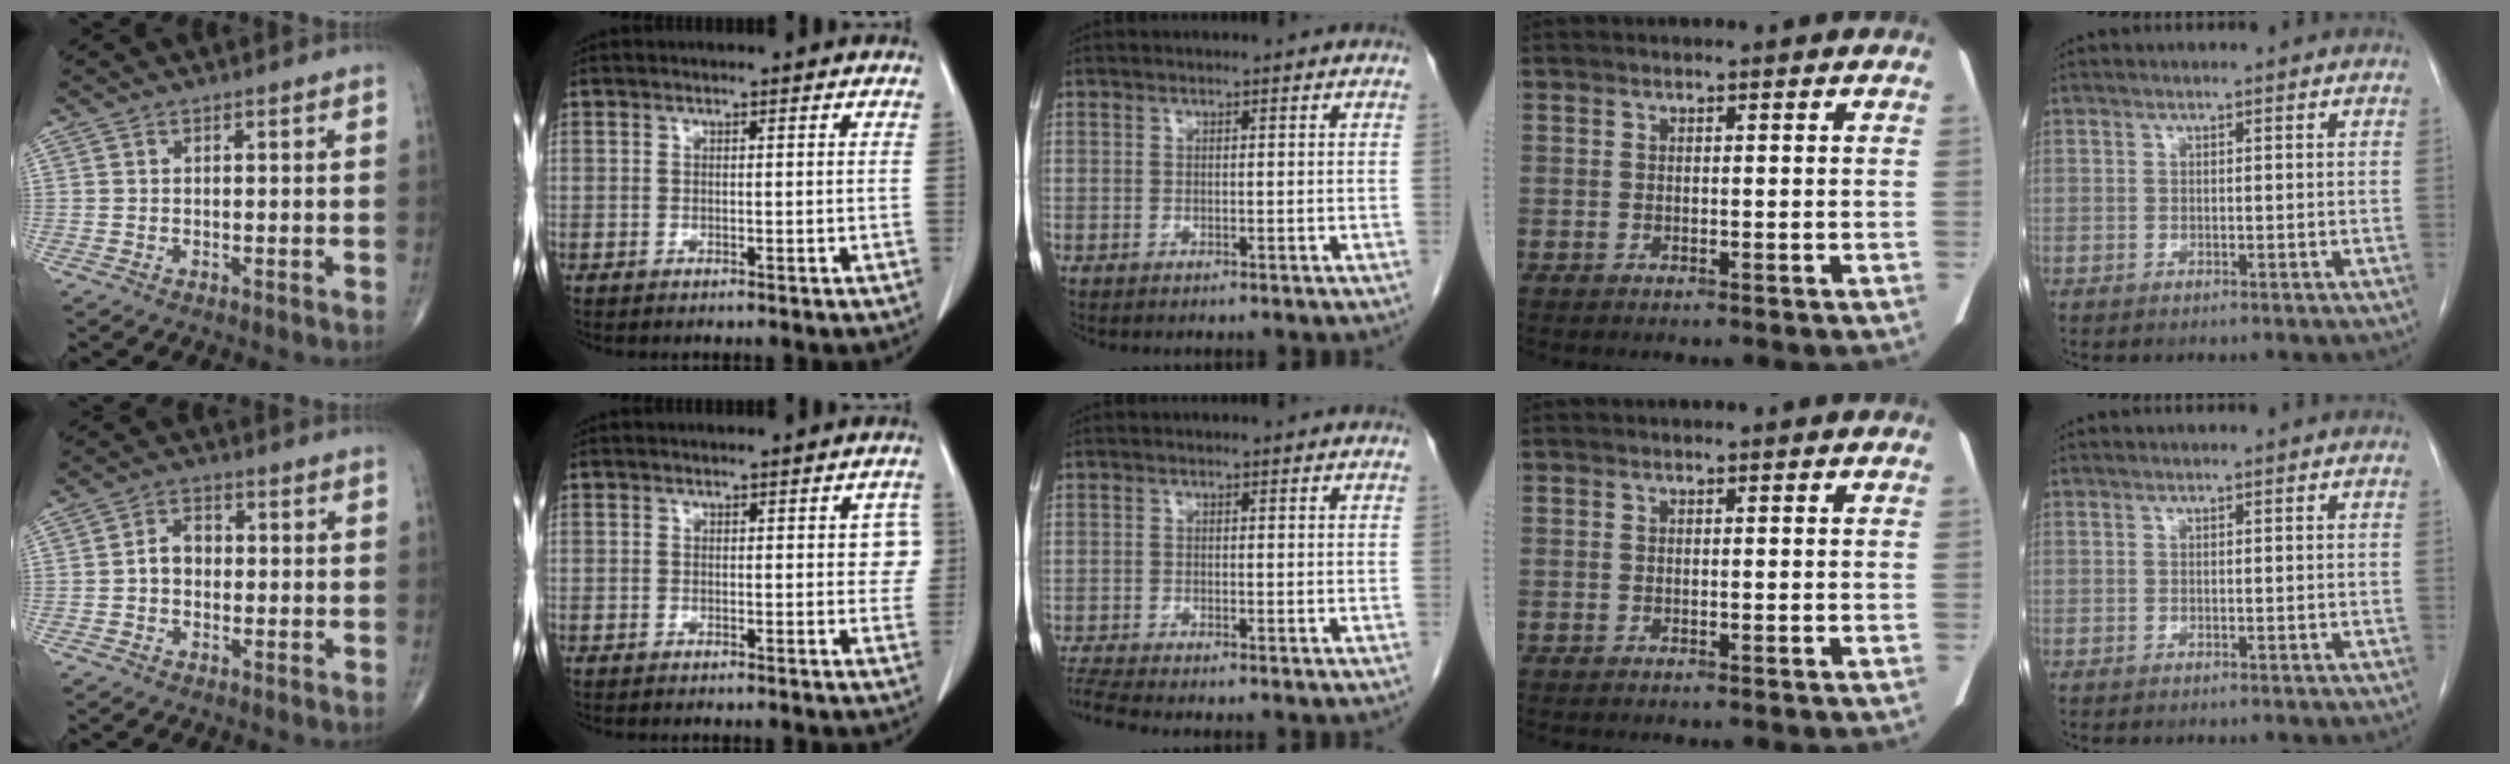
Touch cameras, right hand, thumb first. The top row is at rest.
{"thumb": {"total": 4.0, "force": [-0.3, 3.0, 2.6], "torque": [-0.034, 0.018, -0.014]}, "index": {"total": 3.2, "force": [0.7, 1.6, 2.7], "torque": [-0.013, 0.006, 0.003]}, "middle": {"total": 2.6, "force": [-2.4, -0.9, 0.5], "torque": [-0.024, -0.016, -0.050]}}